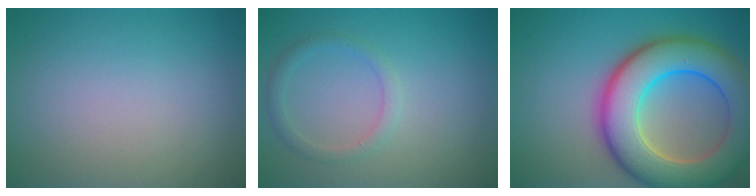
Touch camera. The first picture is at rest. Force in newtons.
{"total": 1.6, "press": 1.6, "slide": 0.1}
{"total": 11.3, "press": 11.3, "slide": 0.5}